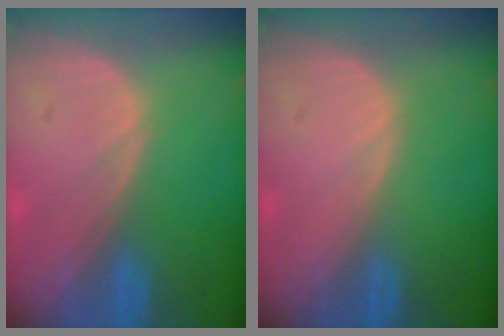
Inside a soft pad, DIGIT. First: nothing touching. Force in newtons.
{"total": 0.0}